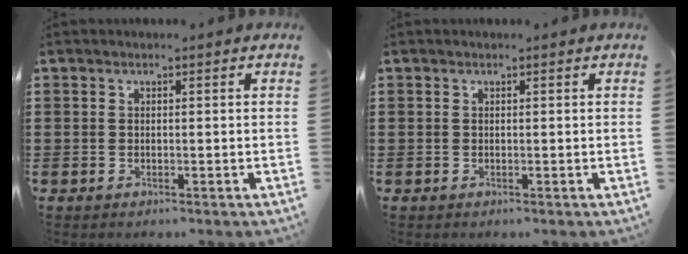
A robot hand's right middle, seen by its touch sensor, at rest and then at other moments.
{"total": 0.0}